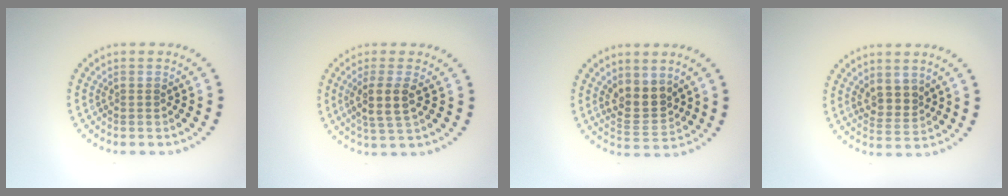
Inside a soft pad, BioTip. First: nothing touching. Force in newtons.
{"total": 2.9, "press": 2.5, "slide": 1.4}
{"total": 3.4, "press": 3.1, "slide": 1.4}
{"total": 2.4, "press": 2.2, "slide": 1.0}